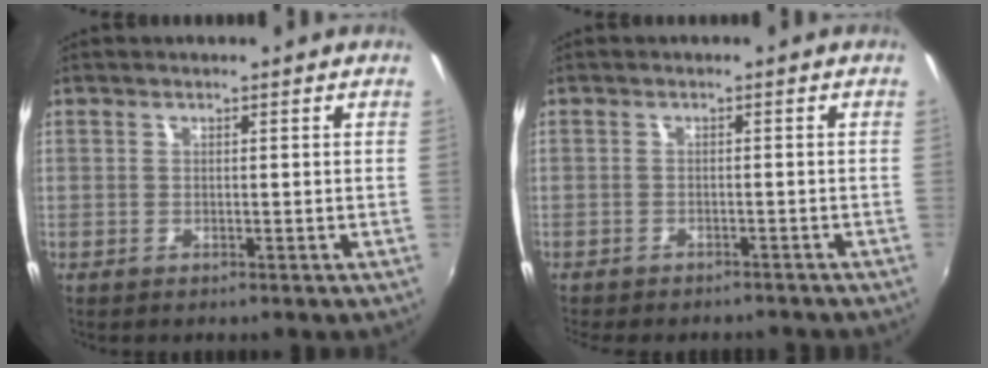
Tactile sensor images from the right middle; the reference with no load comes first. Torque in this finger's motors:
{"motor_torque": [1.03, -1.11, 0.24, 0.13]}